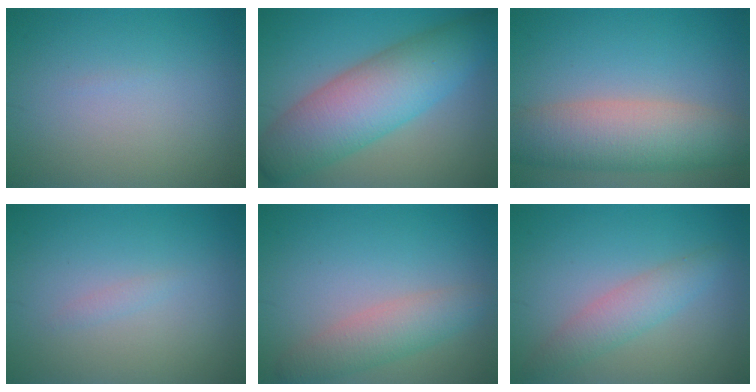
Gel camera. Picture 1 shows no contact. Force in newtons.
{"total": 9.1, "press": 9.1, "slide": 0.2}
{"total": 7.5, "press": 7.5, "slide": 0.6}
{"total": 0.6, "press": 0.6, "slide": 0.0}
{"total": 3.5, "press": 3.5, "slide": 0.1}
{"total": 2.9, "press": 2.9, "slide": 0.1}